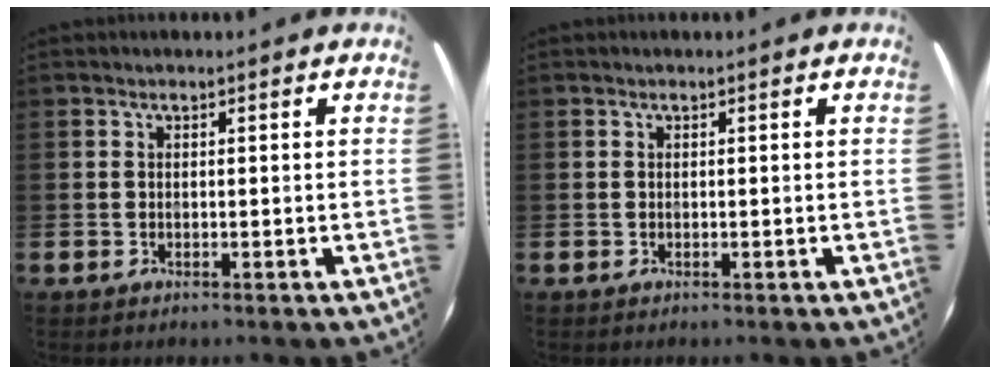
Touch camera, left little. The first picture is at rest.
{"total": 0.0}